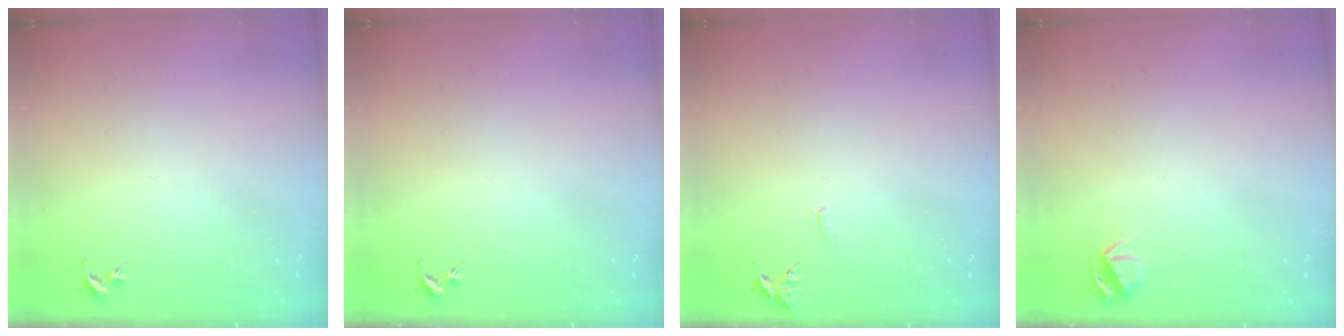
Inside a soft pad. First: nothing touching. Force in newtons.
{"total": 0.0}
{"total": 6.8, "press": 6.7, "slide": 0.7}
{"total": 6.1, "press": 6.0, "slide": 0.7}